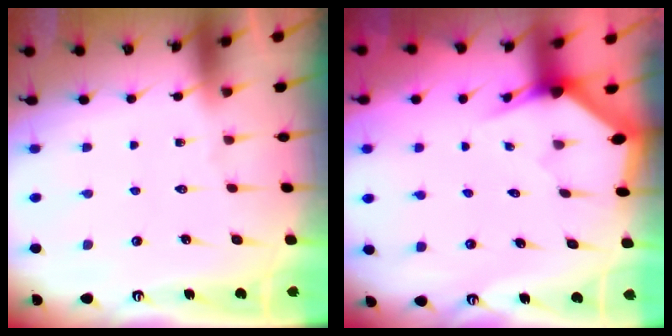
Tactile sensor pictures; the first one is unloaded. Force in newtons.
{"total": 2.8, "press": 2.8, "slide": 0.1}